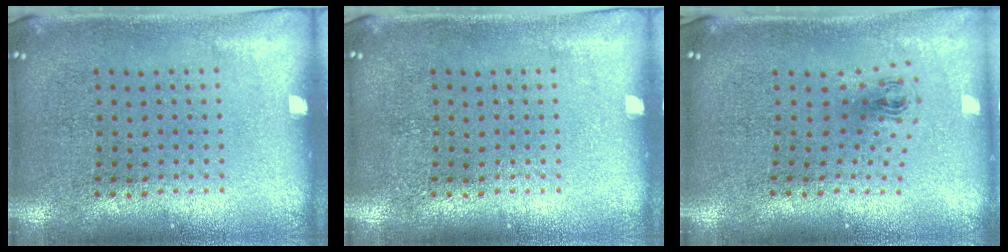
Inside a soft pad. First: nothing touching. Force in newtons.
{"total": 0.0}
{"total": 0.9, "press": 0.4, "slide": 0.8}